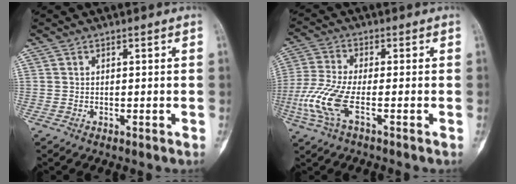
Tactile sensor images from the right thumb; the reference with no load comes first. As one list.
[{"total": 9.1, "force": [-3.2, 2.7, 8.1], "torque": [-0.212, 0.003, -0.070]}]